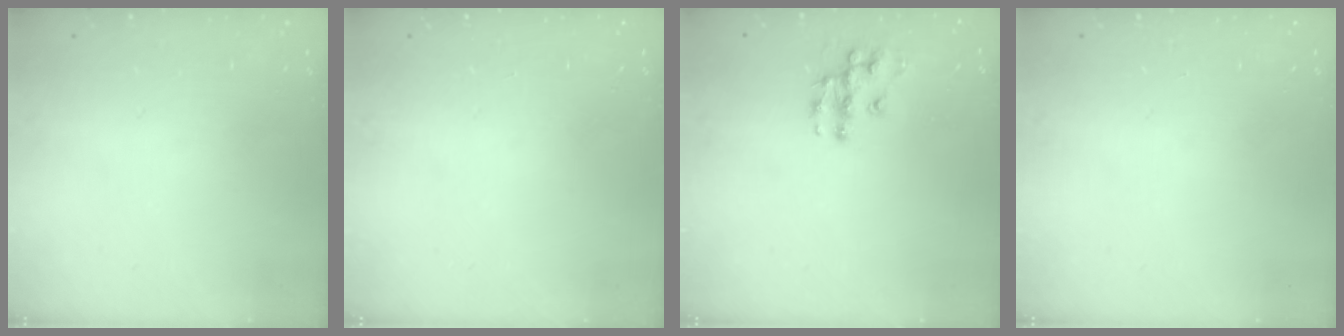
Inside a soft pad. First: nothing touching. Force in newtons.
{"total": 0.0}
{"total": 9.7, "press": 9.7, "slide": 0.7}
{"total": 0.0}